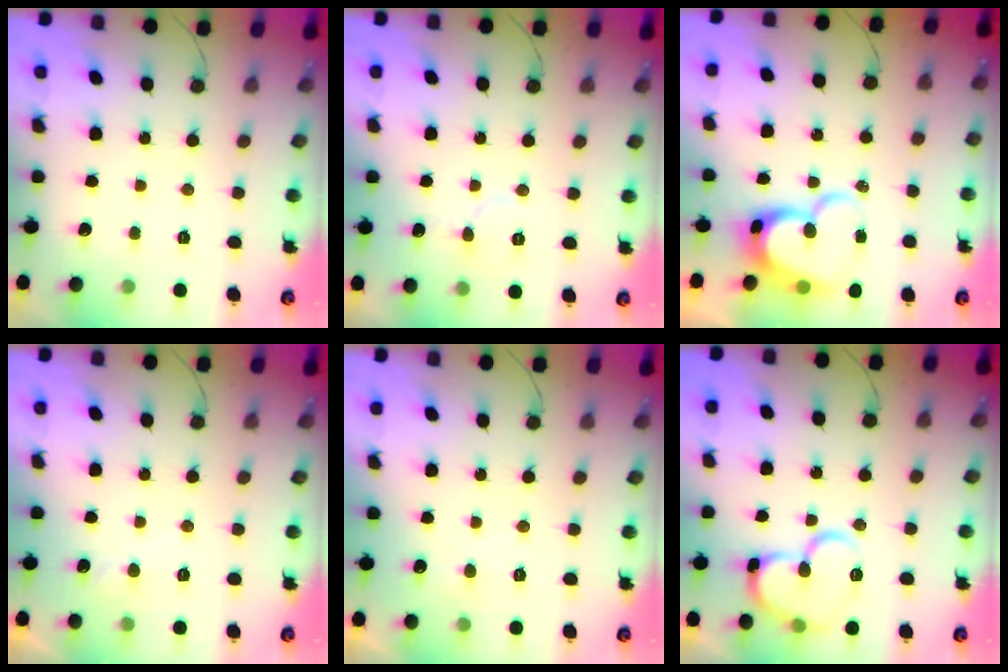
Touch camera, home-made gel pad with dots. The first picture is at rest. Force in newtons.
{"total": 7.2, "press": 7.2, "slide": 0.5}
{"total": 14.8, "press": 14.7, "slide": 1.4}
{"total": 4.7, "press": 4.6, "slide": 0.5}
{"total": 4.1, "press": 4.1, "slide": 0.1}
{"total": 14.8, "press": 14.7, "slide": 1.5}